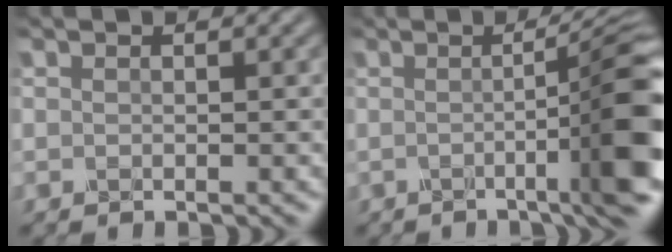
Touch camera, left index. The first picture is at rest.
{"total": 11.2, "force": [-0.9, 2.6, 10.9], "torque": [-0.109, 0.003, -0.016]}